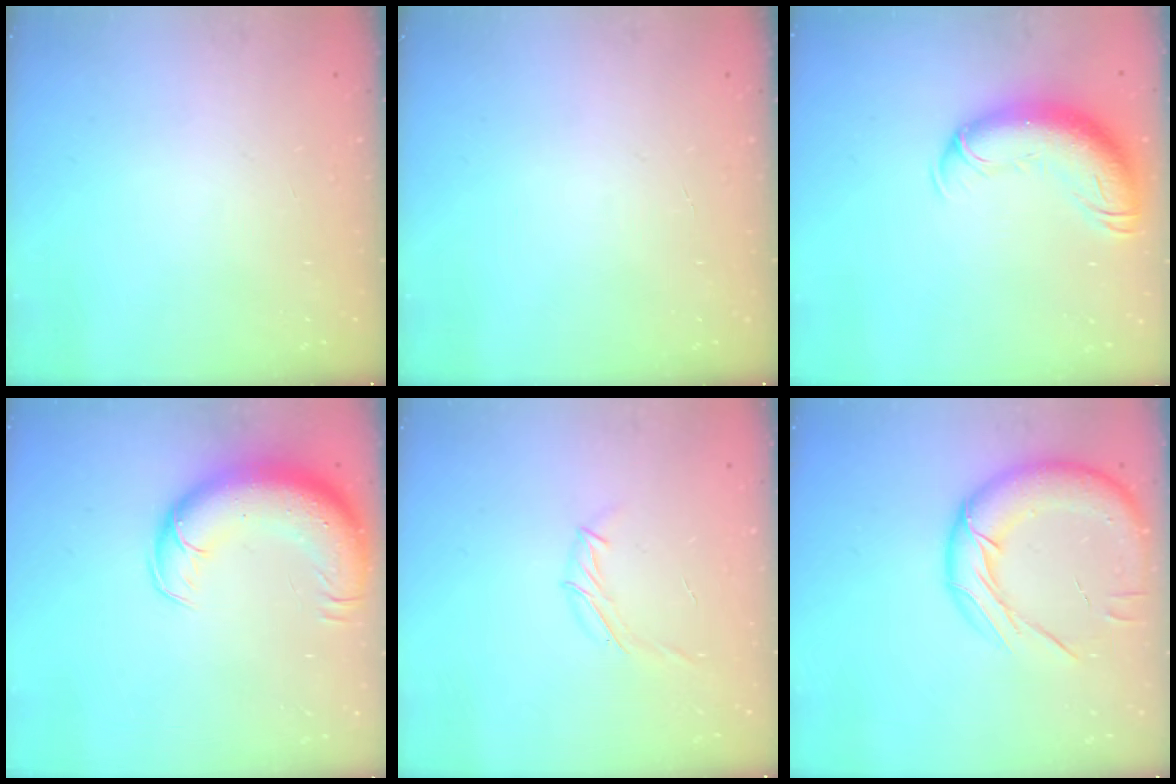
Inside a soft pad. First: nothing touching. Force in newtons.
{"total": 0.0}
{"total": 15.2, "press": 14.8, "slide": 3.6}
{"total": 16.2, "press": 15.7, "slide": 3.9}
{"total": 6.4, "press": 6.3, "slide": 1.4}
{"total": 18.6, "press": 18.2, "slide": 3.5}